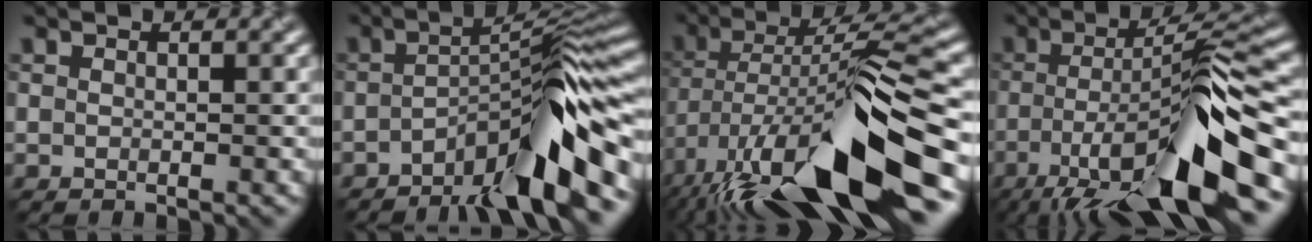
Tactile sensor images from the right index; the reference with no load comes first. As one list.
[{"total": 10.1, "force": [-5.4, 1.7, 8.3], "torque": [-0.115, 0.019, -0.100]}, {"total": 16.6, "force": [-7.3, 4.2, 14.3], "torque": [-0.256, 0.003, -0.126]}, {"total": 14.5, "force": [-6.0, 3.2, 12.8], "torque": [-0.205, 0.000, -0.103]}]